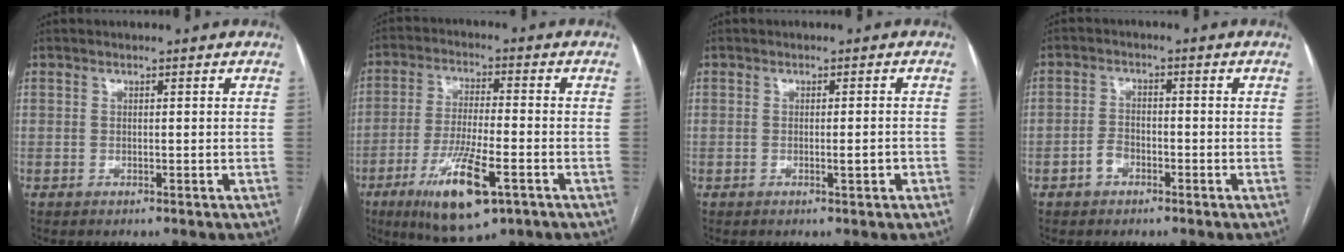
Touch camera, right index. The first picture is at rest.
{"total": 13.1, "force": [-6.2, 2.9, 11.2], "torque": [-0.209, -0.023, -0.097]}
{"total": 1.6, "force": [-0.6, 0.2, 1.5], "torque": [-0.023, -0.001, -0.008]}
{"total": 2.8, "force": [-1.5, 2.0, 1.3], "torque": [-0.019, 0.009, -0.025]}